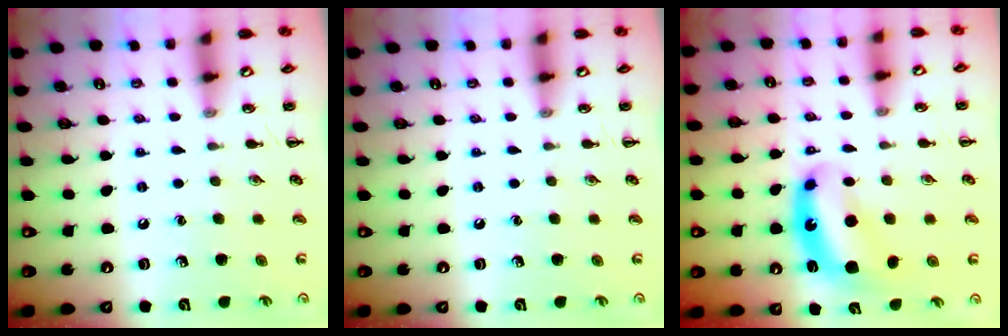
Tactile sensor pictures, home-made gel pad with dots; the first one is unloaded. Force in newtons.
{"total": 0.0}
{"total": 8.0, "press": 7.8, "slide": 1.7}